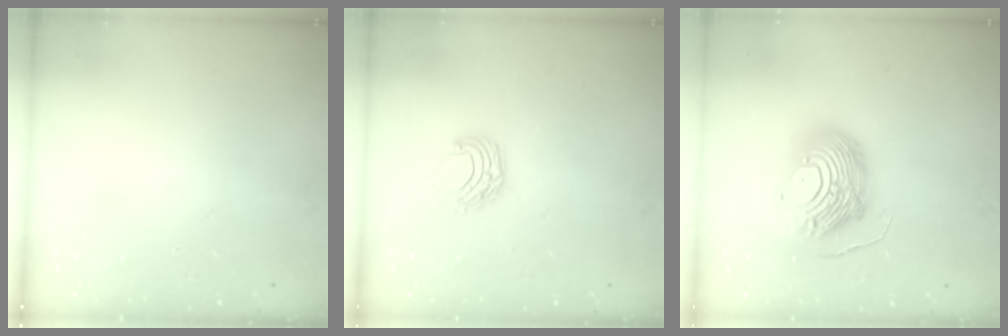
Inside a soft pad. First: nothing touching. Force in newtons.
{"total": 6.7, "press": 6.7, "slide": 0.7}
{"total": 21.5, "press": 21.4, "slide": 2.2}